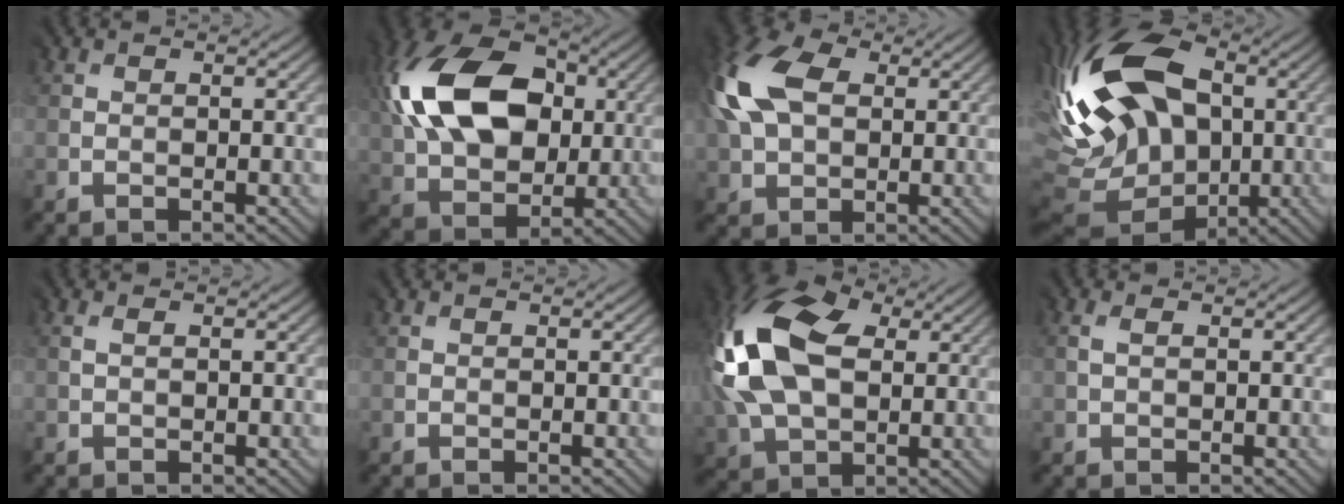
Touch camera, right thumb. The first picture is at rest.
{"total": 15.7, "force": [4.1, 10.7, 10.7], "torque": [-0.241, 0.036, 0.065]}
{"total": 12.9, "force": [3.3, 8.7, 8.9], "torque": [-0.225, 0.018, 0.065]}
{"total": 19.4, "force": [3.4, 12.6, 14.4], "torque": [-0.323, 0.013, 0.064]}
{"total": 0.9, "force": [0.3, 0.5, 0.6], "torque": [-0.013, 0.001, 0.011]}
{"total": 0.0}
{"total": 16.4, "force": [4.1, 11.2, 11.3], "torque": [-0.284, 0.003, 0.091]}
{"total": 1.6, "force": [0.6, 1.1, 1.0], "torque": [-0.023, 0.001, 0.017]}